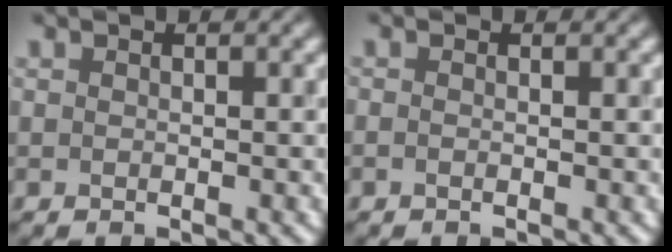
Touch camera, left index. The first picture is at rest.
{"total": 0.5, "force": [-0.1, 0.2, 0.4], "torque": [-0.010, -0.005, -0.004]}